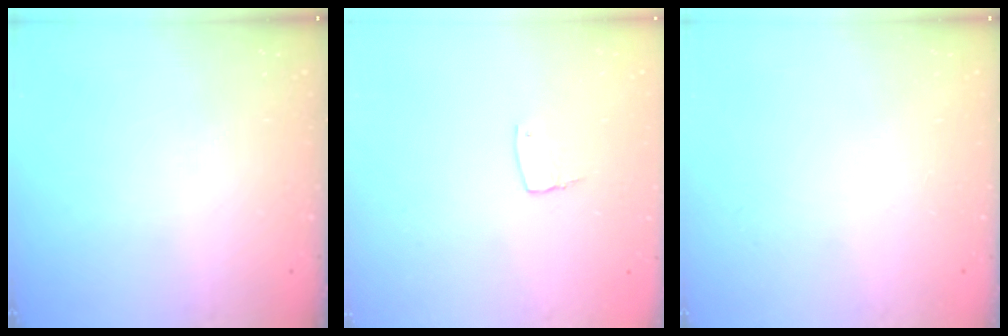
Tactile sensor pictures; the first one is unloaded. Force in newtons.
{"total": 4.7, "press": 4.7, "slide": 0.4}
{"total": 0.0}